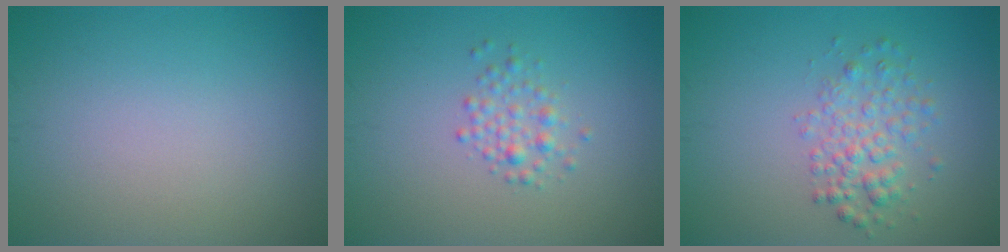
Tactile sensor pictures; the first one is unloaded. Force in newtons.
{"total": 1.7, "press": 1.7, "slide": 0.0}
{"total": 2.8, "press": 2.8, "slide": 0.1}